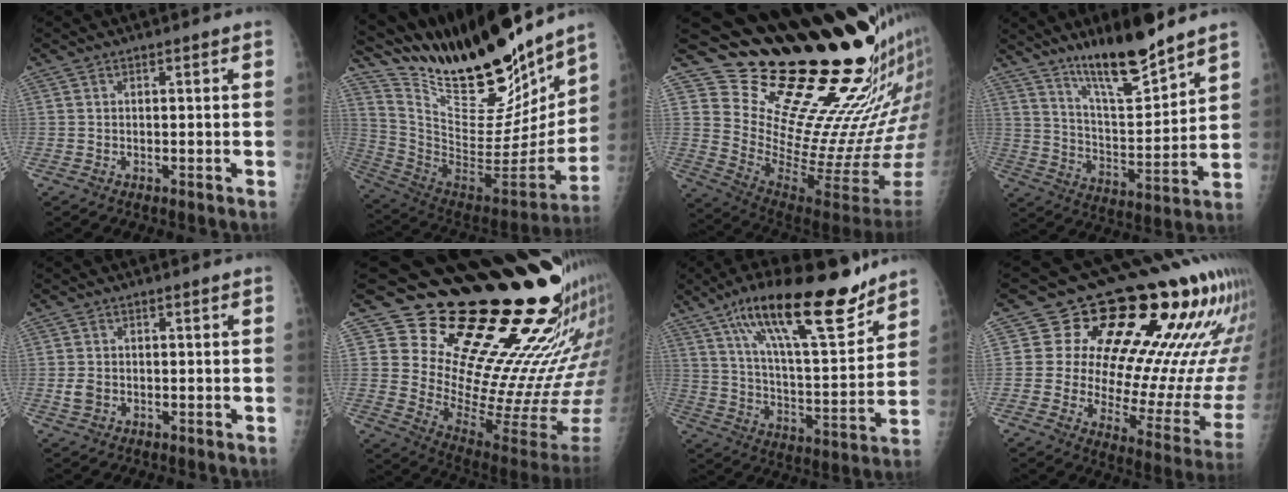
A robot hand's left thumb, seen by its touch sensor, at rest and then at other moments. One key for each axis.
{"total": 29.7, "fx": 24.1, "fy": 7.7, "fz": 15.6, "tx": -0.222, "ty": -0.115, "tz": 0.388}
{"total": 24.8, "fx": 20.5, "fy": 2.6, "fz": 13.6, "tx": -0.164, "ty": -0.199, "tz": 0.319}
{"total": 14.9, "fx": 11.5, "fy": 2.7, "fz": 9.0, "tx": -0.133, "ty": -0.082, "tz": 0.206}
{"total": 2.2, "fx": 0.0, "fy": 1.6, "fz": 1.5, "tx": -0.022, "ty": -0.002, "tz": 0.004}
{"total": 27.7, "fx": 20.7, "fy": 7.7, "fz": 16.7, "tx": -0.212, "ty": -0.167, "tz": 0.303}
{"total": 23.1, "fx": 15.8, "fy": 6.1, "fz": 15.8, "tx": -0.230, "ty": -0.069, "tz": 0.262}
{"total": 21.9, "fx": 12.2, "fy": 8.2, "fz": 16.2, "tx": -0.176, "ty": -0.074, "tz": 0.171}